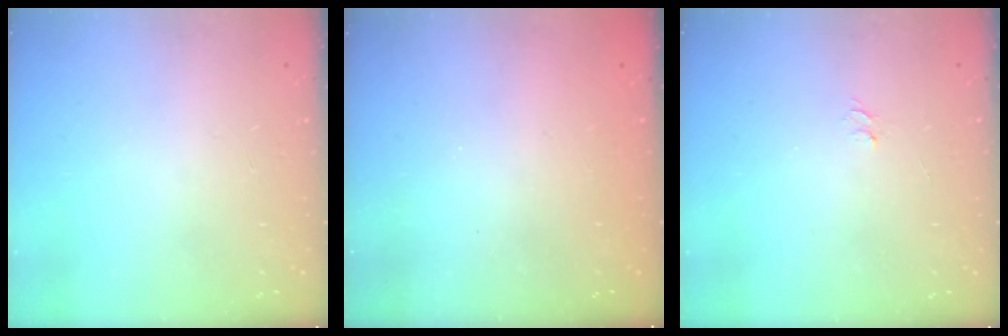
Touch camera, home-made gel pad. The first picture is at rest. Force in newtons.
{"total": 2.2, "press": 2.1, "slide": 0.8}
{"total": 3.5, "press": 3.4, "slide": 0.4}